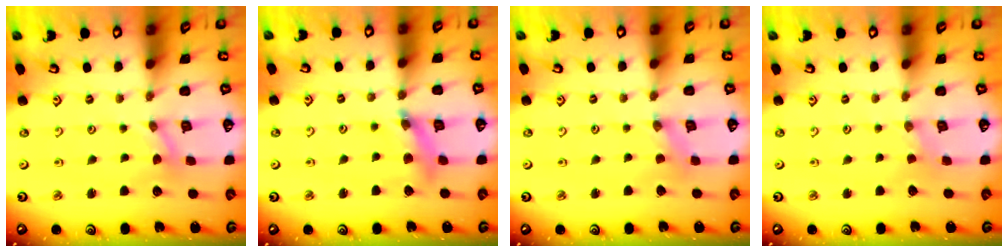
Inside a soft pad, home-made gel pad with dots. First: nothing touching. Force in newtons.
{"total": 8.2, "press": 8.1, "slide": 0.8}
{"total": 0.0}
{"total": 0.0}